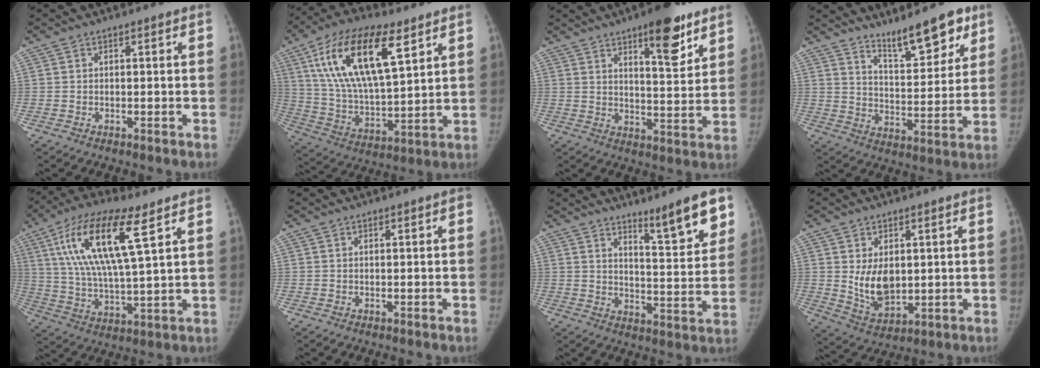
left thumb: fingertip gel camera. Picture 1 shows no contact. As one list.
[{"total": 22.2, "force": [10.0, 9.0, 17.7], "torque": [-0.310, -0.025, 0.182]}, {"total": 14.7, "force": [8.9, 4.4, 10.8], "torque": [-0.121, -0.055, 0.130]}, {"total": 12.3, "force": [9.1, 3.6, 7.5], "torque": [-0.083, -0.063, 0.150]}, {"total": 18.2, "force": [7.7, 4.9, 15.8], "torque": [-0.308, -0.017, 0.140]}, {"total": 0.9, "force": [0.2, 0.2, 0.9], "torque": [-0.013, 0.007, 0.002]}, {"total": 11.4, "force": [7.6, 1.8, 8.3], "torque": [-0.100, -0.054, 0.117]}, {"total": 8.5, "force": [1.3, 5.4, 6.5], "torque": [-0.093, -0.022, 0.041]}]